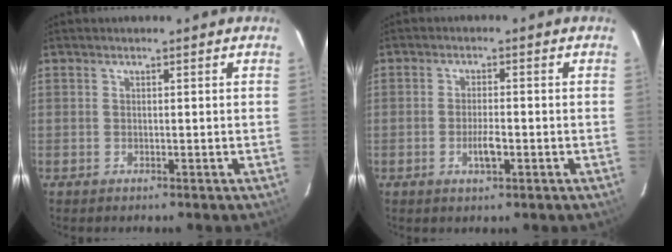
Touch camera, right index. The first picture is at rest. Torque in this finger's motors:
{"motor_torque": [0.39, 0.02, 0.07, 0.03]}